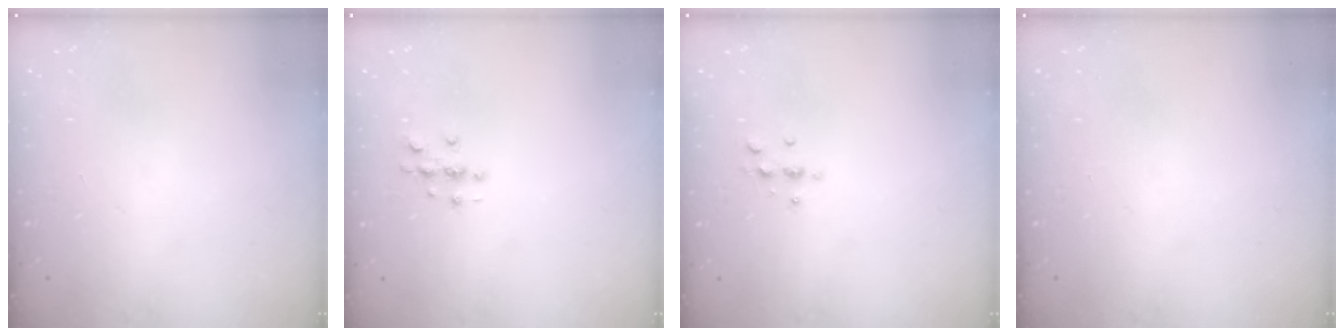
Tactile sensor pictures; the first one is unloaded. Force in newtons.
{"total": 2.7, "press": 2.7, "slide": 0.3}
{"total": 3.0, "press": 3.0, "slide": 0.4}
{"total": 0.0}